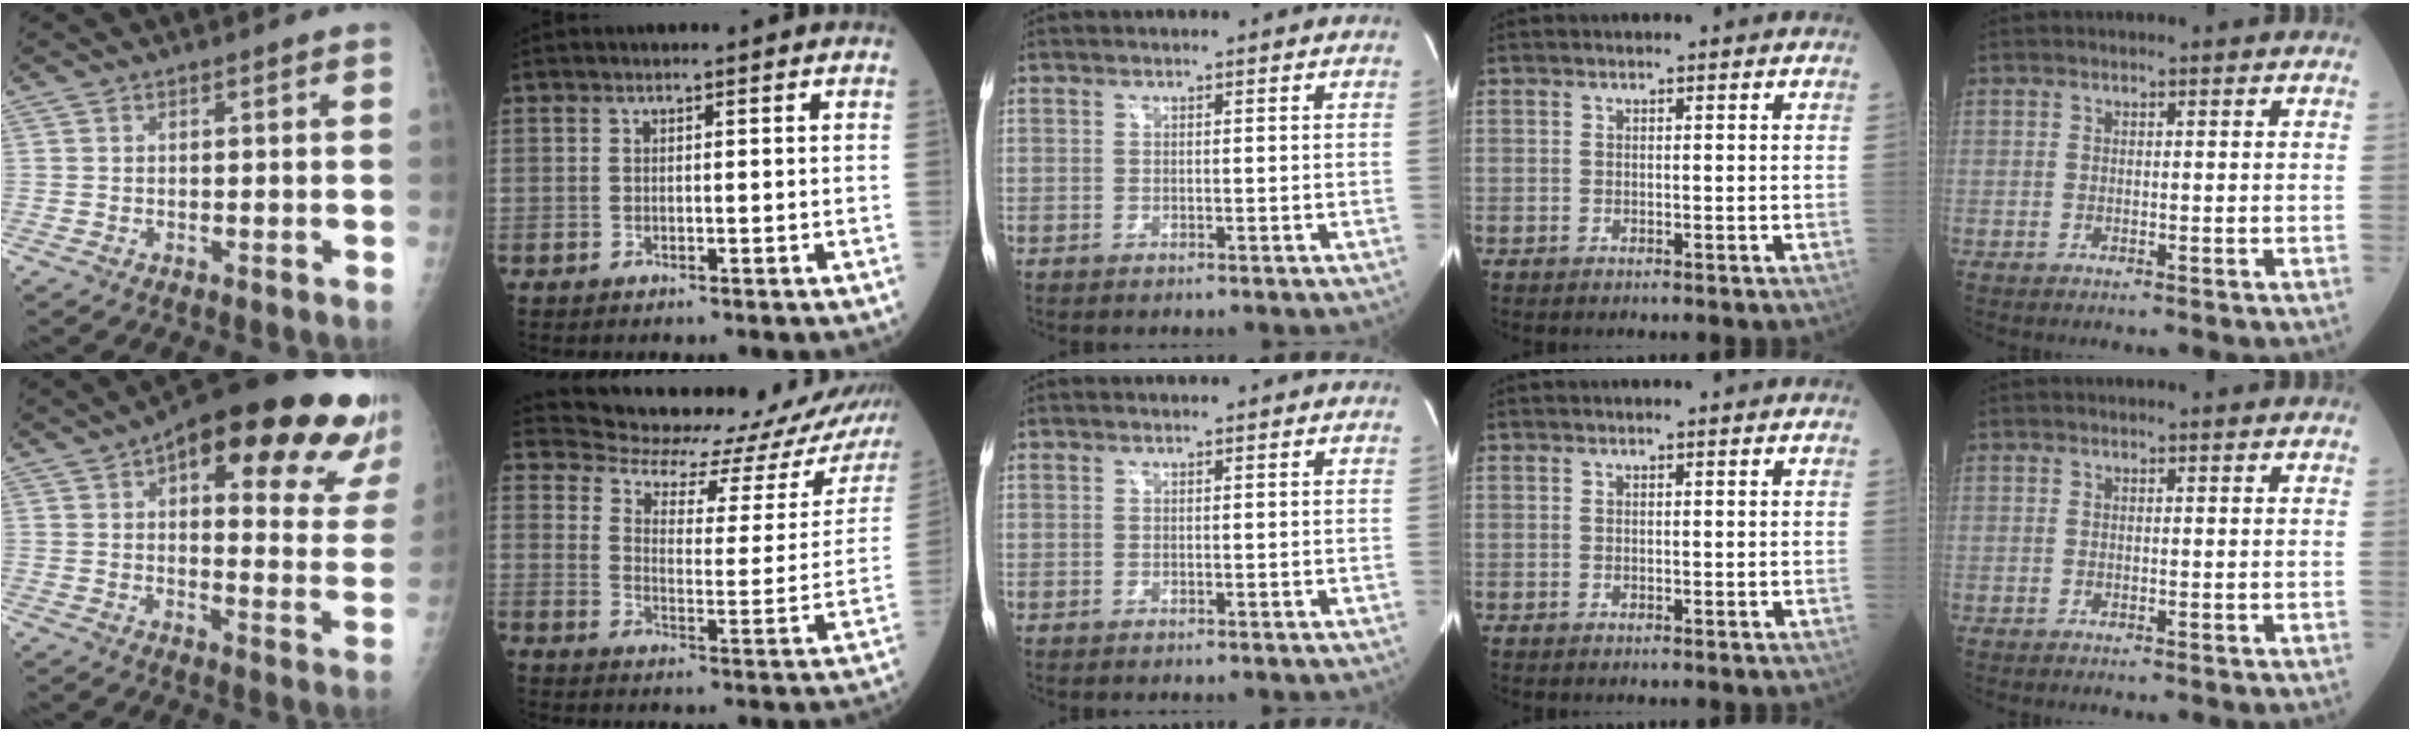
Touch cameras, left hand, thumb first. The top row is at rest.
{"thumb": {"total": 25.8, "force": [15.7, 8.6, 18.6], "torque": [-0.214, -0.038, 0.194]}, "index": {"total": 21.4, "force": [20.7, 4.6, 3.2], "torque": [-0.033, -0.074, 0.236]}}